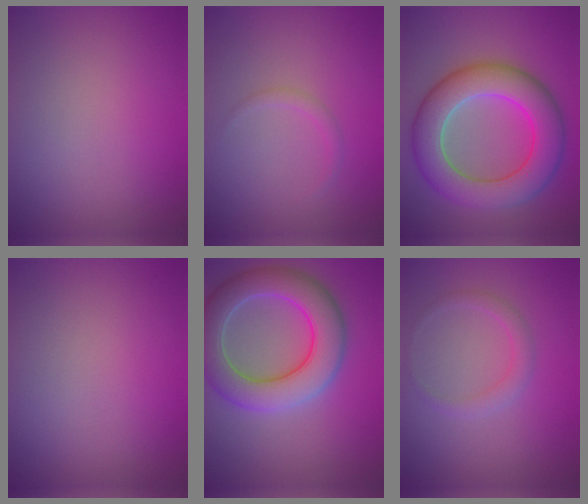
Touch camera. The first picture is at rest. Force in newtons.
{"total": 0.9, "press": 0.9, "slide": 0.0}
{"total": 9.3, "press": 9.3, "slide": 0.2}
{"total": 0.0}
{"total": 7.9, "press": 7.9, "slide": 0.6}
{"total": 1.6, "press": 1.6, "slide": 0.2}